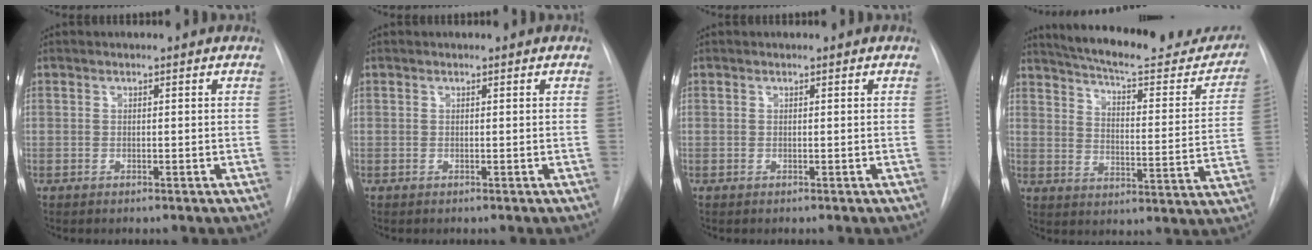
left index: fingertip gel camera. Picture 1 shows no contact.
{"total": 0.0}
{"total": 0.0}
{"total": 23.9, "force": [21.2, 5.0, 9.8], "torque": [-0.143, -0.052, 0.269]}